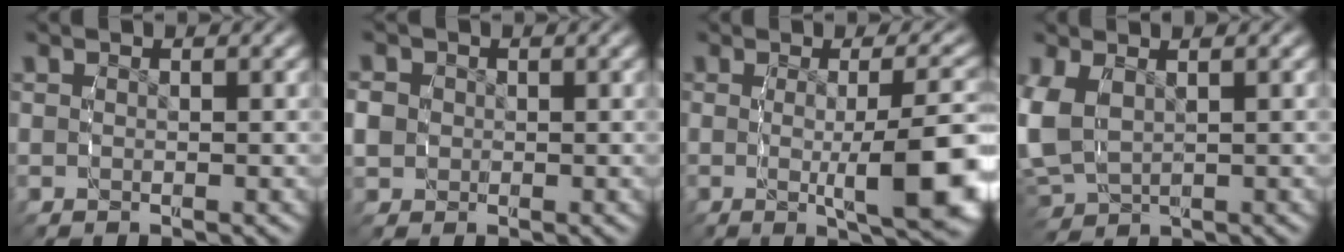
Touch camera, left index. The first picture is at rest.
{"total": 2.3, "force": [0.0, 2.1, 0.9], "torque": [-0.027, -0.007, 0.006]}
{"total": 8.0, "force": [-1.4, 1.9, 7.7], "torque": [-0.097, -0.010, -0.016]}
{"total": 5.0, "force": [0.4, 3.9, 3.1], "torque": [-0.098, -0.019, 0.026]}